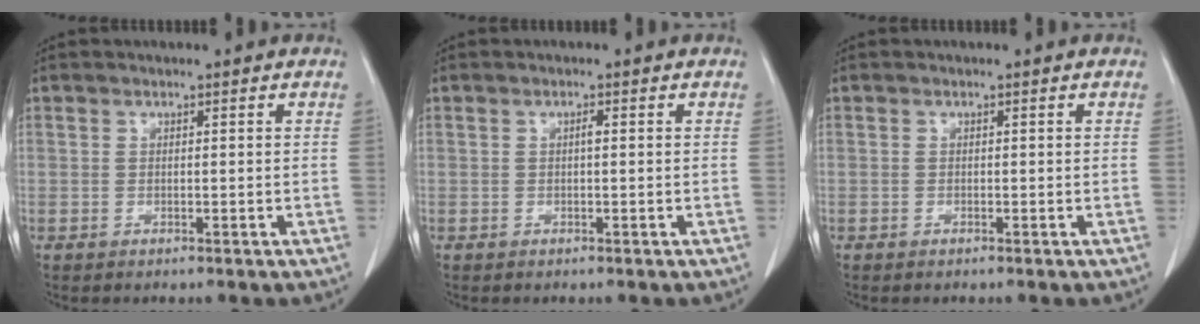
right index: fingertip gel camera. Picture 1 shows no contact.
{"total": 0.6, "force": [0.0, 0.1, 0.6], "torque": [-0.012, 0.001, 0.001]}
{"total": 0.0}